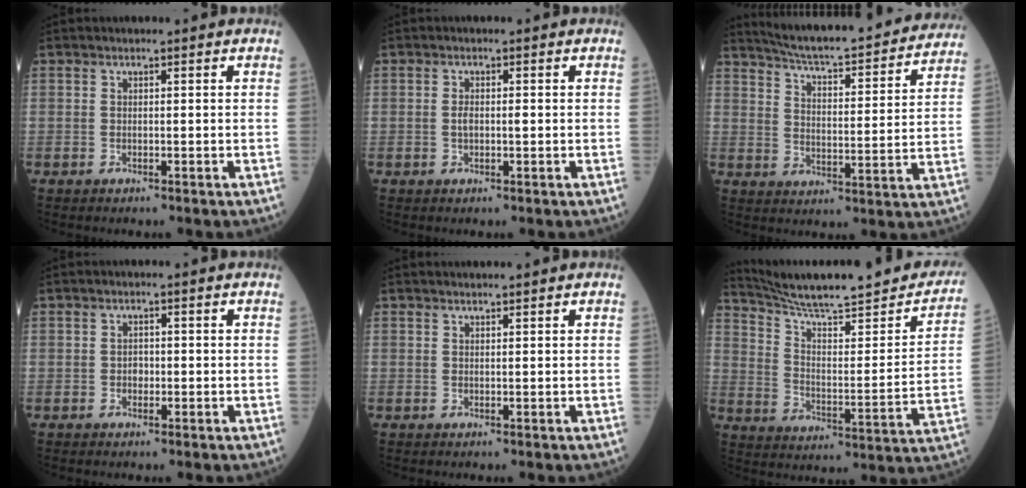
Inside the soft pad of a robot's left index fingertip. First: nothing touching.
{"total": 1.7, "force": [0.0, 0.6, 1.6], "torque": [-0.032, 0.004, 0.000]}
{"total": 23.2, "force": [21.3, 2.5, 8.9], "torque": [-0.135, -0.024, 0.281]}
{"total": 1.0, "force": [-0.2, 0.8, 0.5], "torque": [-0.006, 0.003, -0.006]}
{"total": 1.5, "force": [1.4, -0.3, 0.5], "torque": [-0.002, 0.010, 0.027]}
{"total": 24.3, "force": [21.5, 2.4, 11.1], "torque": [-0.162, -0.037, 0.295]}